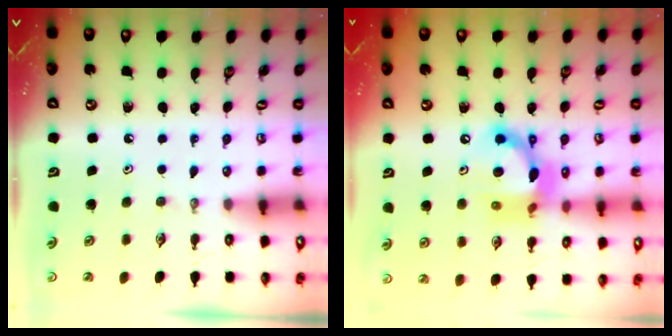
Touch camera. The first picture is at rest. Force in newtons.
{"total": 13.4, "press": 13.4, "slide": 0.9}